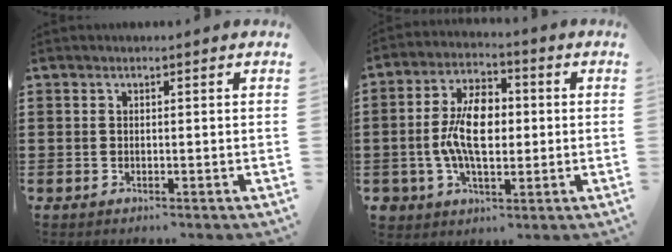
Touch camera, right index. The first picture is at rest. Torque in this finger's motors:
{"motor_torque": [2.14, 0.00, 0.47, 0.21]}